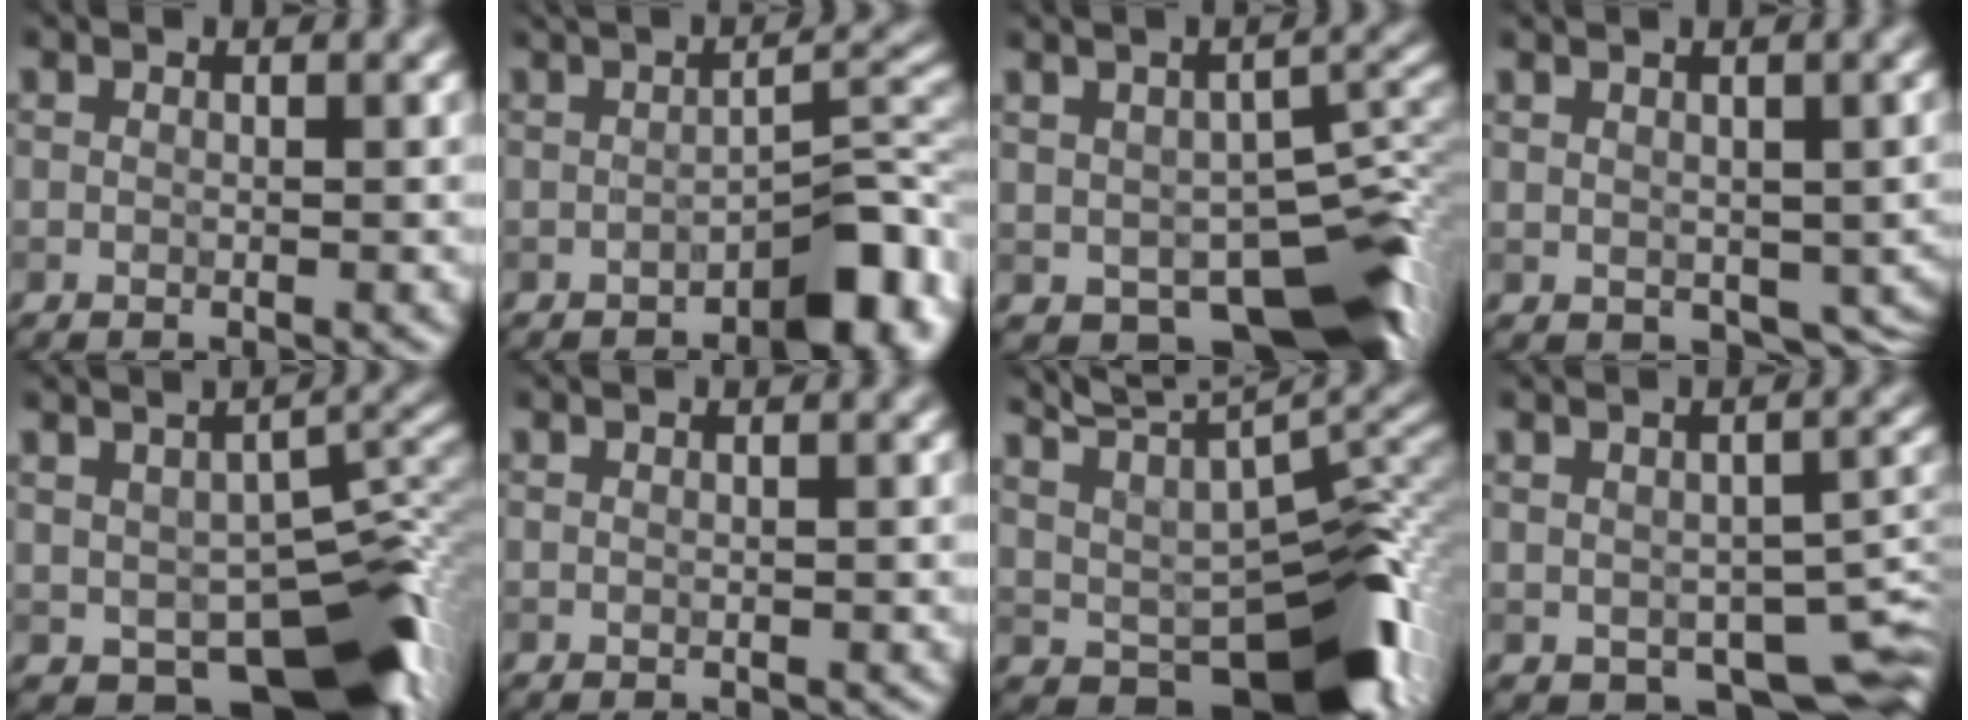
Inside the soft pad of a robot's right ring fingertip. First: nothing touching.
{"total": 4.9, "force": [-2.9, 1.0, 3.8], "torque": [-0.050, 0.012, -0.026]}
{"total": 9.3, "force": [-5.3, 4.6, 6.1], "torque": [-0.092, -0.017, -0.051]}
{"total": 3.2, "force": [-0.4, 2.2, 2.3], "torque": [-0.051, -0.016, 0.035]}
{"total": 9.6, "force": [-4.4, 5.0, 6.9], "torque": [-0.098, -0.012, -0.034]}
{"total": 0.0}
{"total": 10.3, "force": [0.1, 5.2, 8.8], "torque": [-0.127, -0.004, 0.053]}
{"total": 6.9, "force": [-3.5, 3.2, 5.0], "torque": [-0.081, -0.019, -0.020]}